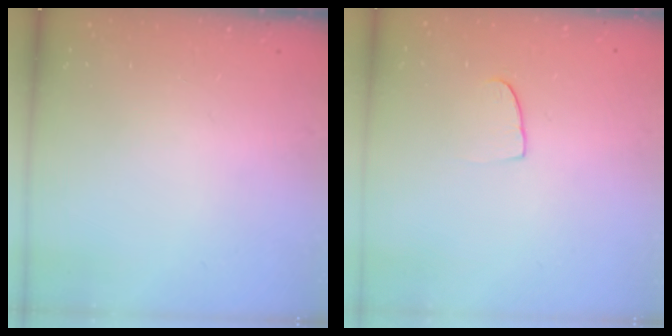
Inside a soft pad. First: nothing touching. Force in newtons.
{"total": 4.8, "press": 4.8, "slide": 0.4}